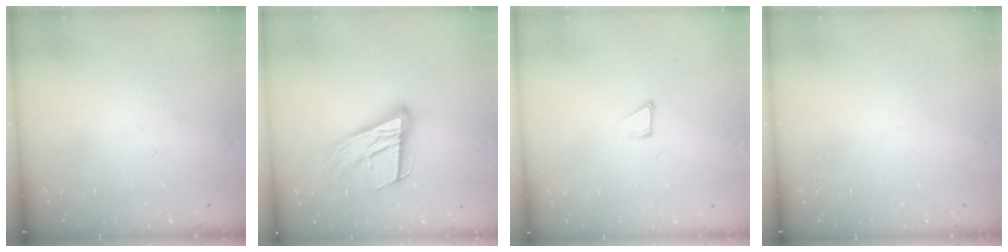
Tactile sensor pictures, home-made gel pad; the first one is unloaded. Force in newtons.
{"total": 20.1, "press": 19.8, "slide": 3.8}
{"total": 2.1, "press": 2.1, "slide": 0.1}
{"total": 0.0}